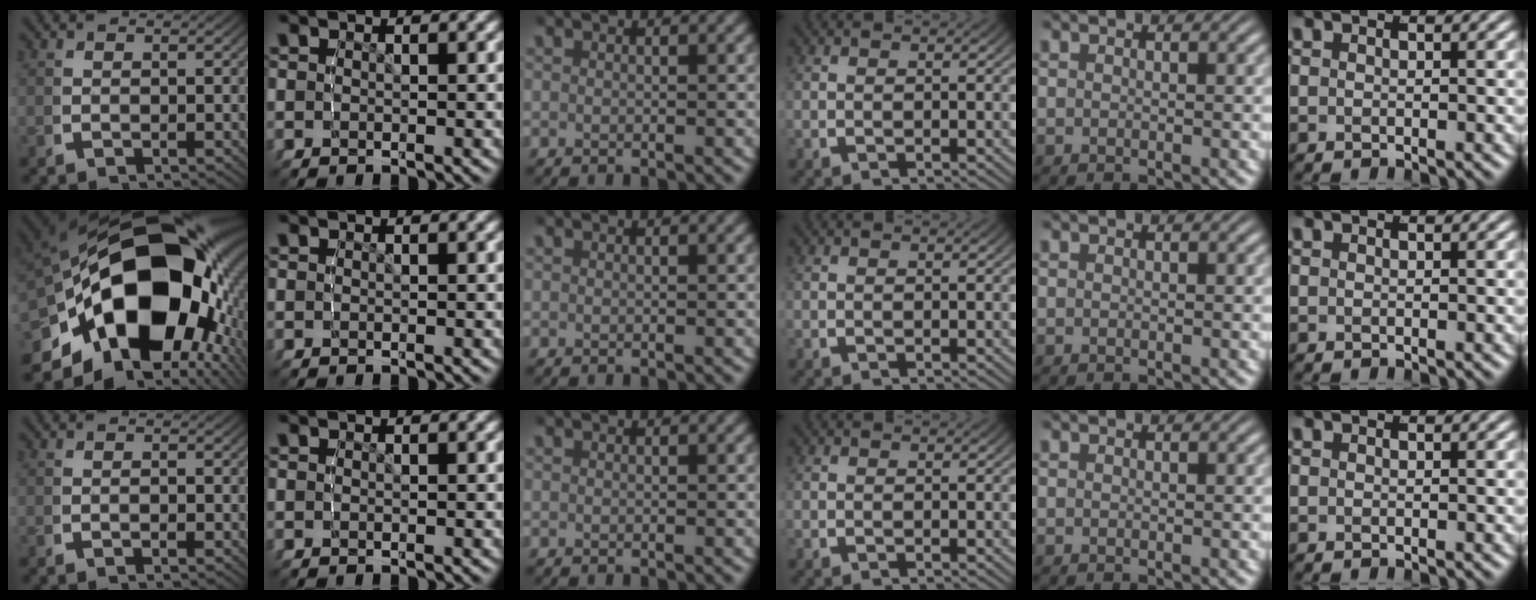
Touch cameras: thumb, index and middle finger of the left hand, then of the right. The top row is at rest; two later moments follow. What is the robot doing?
{"motion": "lift_and_place", "object": "toy banana"}